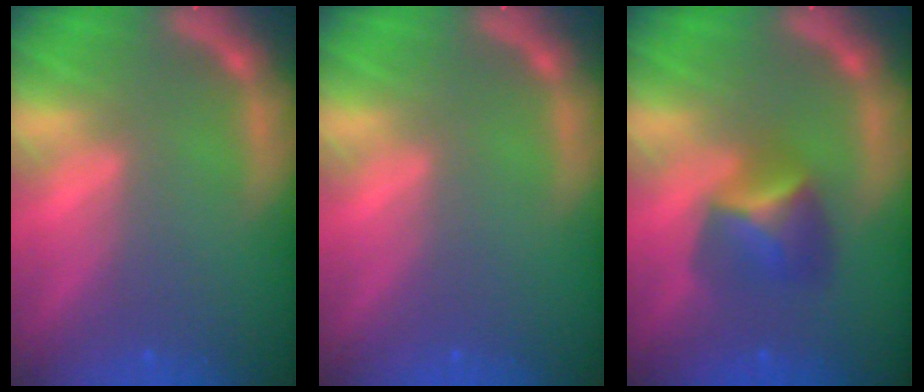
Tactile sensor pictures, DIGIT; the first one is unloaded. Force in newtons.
{"total": 0.0}
{"total": 4.0}